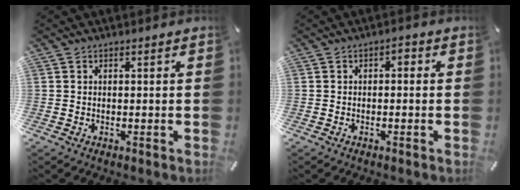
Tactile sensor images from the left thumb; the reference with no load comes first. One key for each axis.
{"total": 1.4, "fx": -0.8, "fy": 0.8, "fz": 0.9, "tx": -0.018, "ty": 0.009, "tz": -0.019}